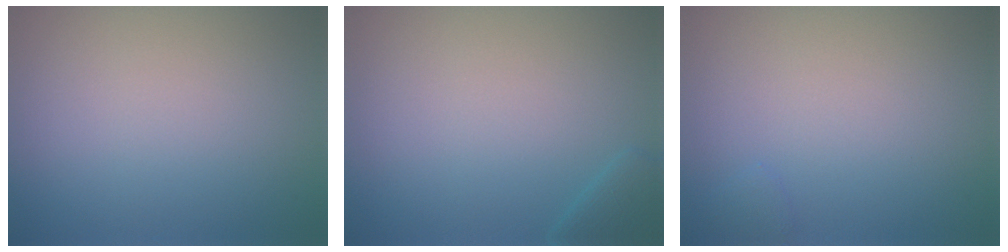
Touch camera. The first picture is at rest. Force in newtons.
{"total": 1.4, "press": 1.4, "slide": 0.1}
{"total": 0.5, "press": 0.5, "slide": 0.0}